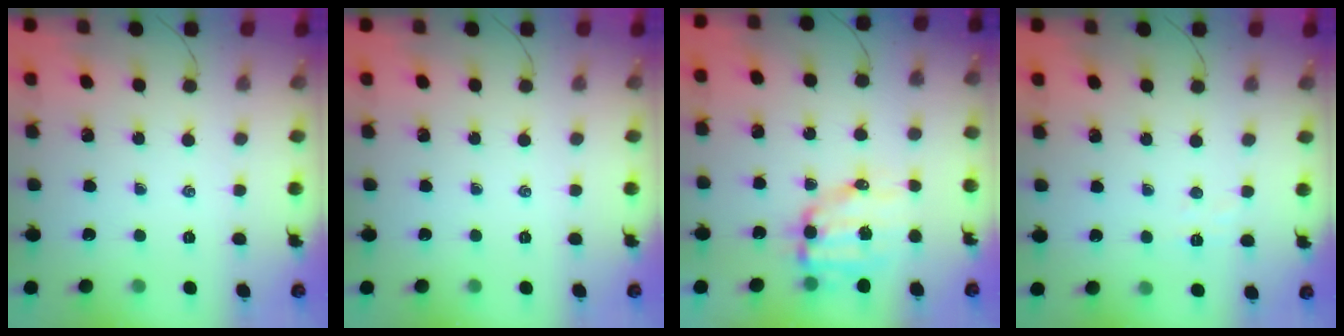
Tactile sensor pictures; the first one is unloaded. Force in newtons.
{"total": 0.0}
{"total": 9.2, "press": 9.0, "slide": 1.9}
{"total": 3.8, "press": 3.8, "slide": 0.7}